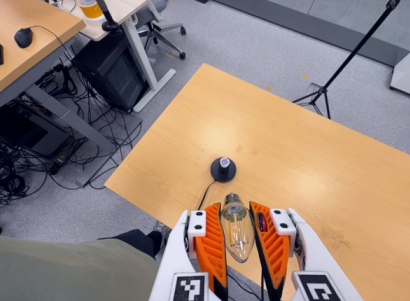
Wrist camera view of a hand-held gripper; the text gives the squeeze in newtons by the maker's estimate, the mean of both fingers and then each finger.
{"total": 21.1, "left": 22.3, "right": 19.9}